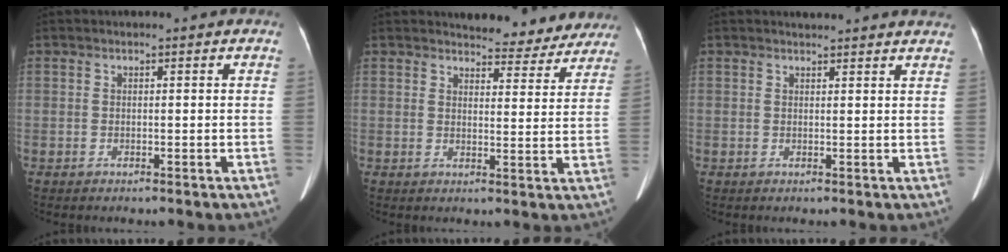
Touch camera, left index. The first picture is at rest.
{"total": 9.5, "force": [9.1, 2.5, 1.3], "torque": [0.004, -0.017, 0.092]}
{"total": 6.8, "force": [6.6, 0.4, 1.4], "torque": [-0.014, 0.010, 0.059]}